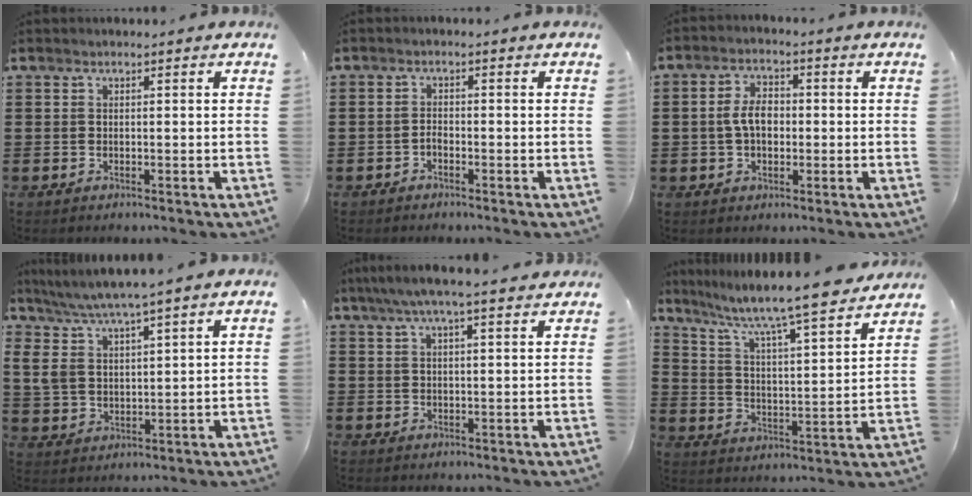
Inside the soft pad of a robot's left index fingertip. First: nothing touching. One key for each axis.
{"total": 1.3, "fx": -0.9, "fy": 0.4, "fz": 0.8, "tx": -0.019, "ty": 0.001, "tz": -0.019}
{"total": 5.2, "fx": -0.1, "fy": 3.0, "fz": 4.2, "tx": -0.097, "ty": 0.006, "tz": -0.008}
{"total": 5.6, "fx": 4.3, "fy": 1.4, "fz": 3.4, "tx": -0.080, "ty": -0.014, "tz": 0.076}
{"total": 5.0, "fx": 3.8, "fy": 0.3, "fz": 3.2, "tx": -0.070, "ty": -0.007, "tz": 0.067}
{"total": 7.3, "fx": 6.5, "fy": -0.2, "fz": 3.3, "tx": -0.092, "ty": -0.054, "tz": 0.102}